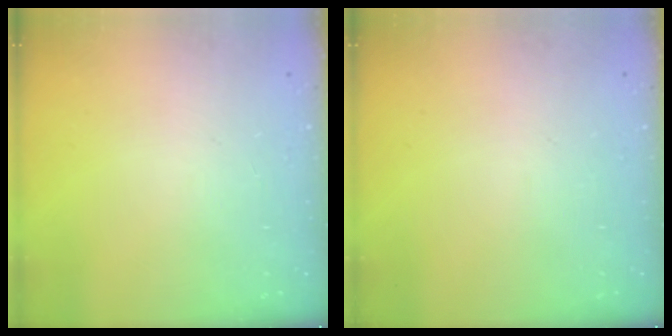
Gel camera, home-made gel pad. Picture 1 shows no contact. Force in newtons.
{"total": 0.0}